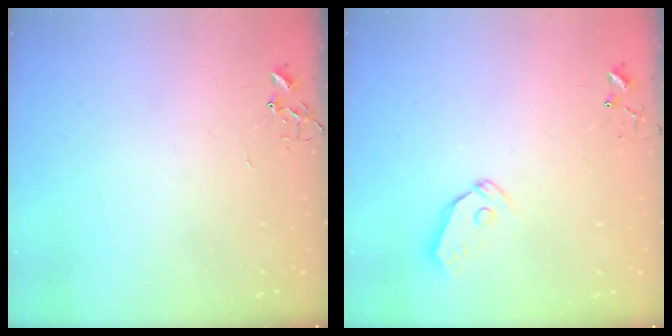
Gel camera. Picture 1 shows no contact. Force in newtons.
{"total": 6.0, "press": 6.0, "slide": 0.5}